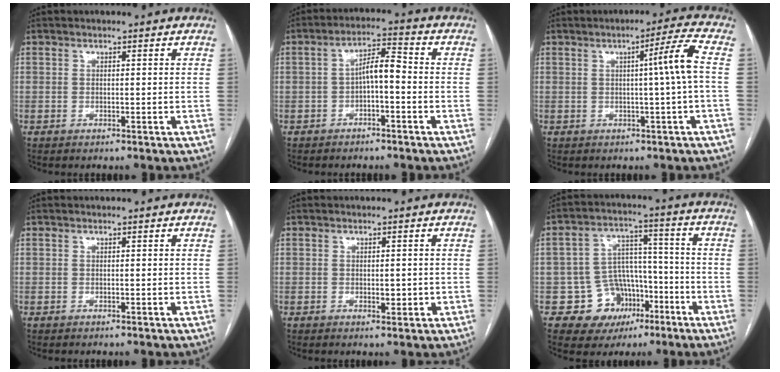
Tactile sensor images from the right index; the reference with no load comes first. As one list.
[{"total": 5.0, "force": [-1.0, 1.4, 4.7], "torque": [-0.084, 0.022, -0.017]}, {"total": 5.6, "force": [0.1, -1.5, 5.4], "torque": [-0.079, 0.006, 0.005]}, {"total": 0.0}, {"total": 1.7, "force": [-0.2, 0.8, 1.4], "torque": [-0.020, -0.001, 0.001]}, {"total": 9.9, "force": [-4.4, 8.4, 2.6], "torque": [-0.024, 0.040, -0.057]}]